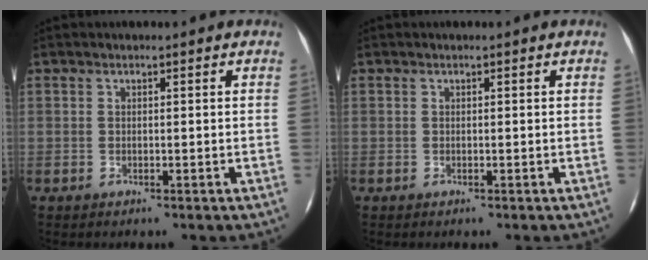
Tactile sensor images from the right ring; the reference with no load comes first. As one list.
[{"total": 0.0}]